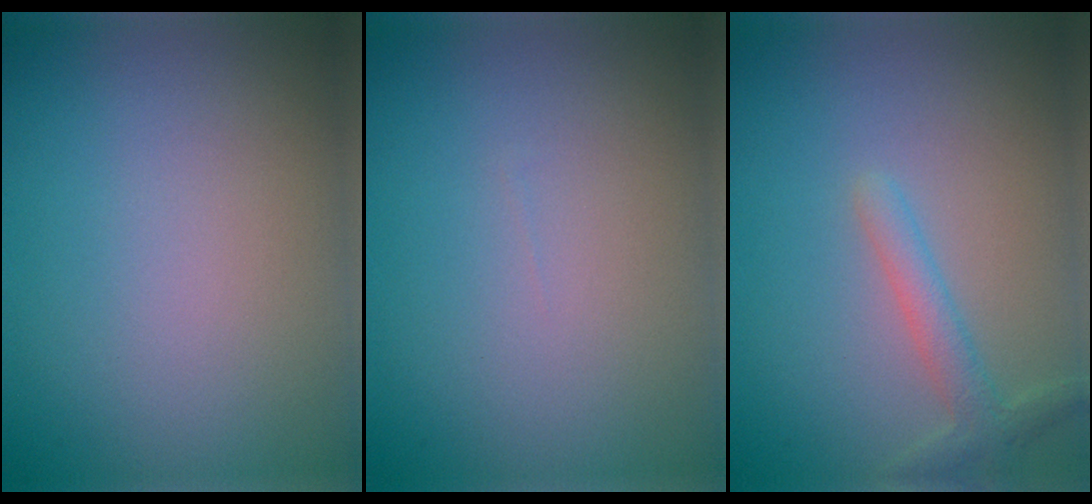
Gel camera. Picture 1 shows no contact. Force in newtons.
{"total": 0.0}
{"total": 2.1, "press": 2.1, "slide": 0.1}